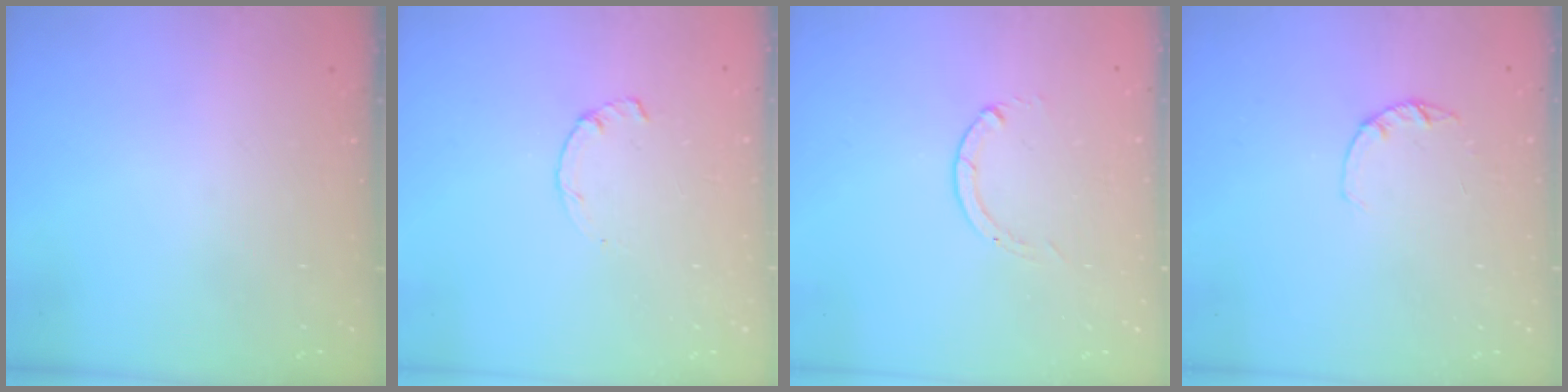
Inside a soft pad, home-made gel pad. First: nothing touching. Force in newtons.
{"total": 1.7, "press": 1.7, "slide": 0.3}
{"total": 0.0}
{"total": 2.2, "press": 2.2, "slide": 0.4}